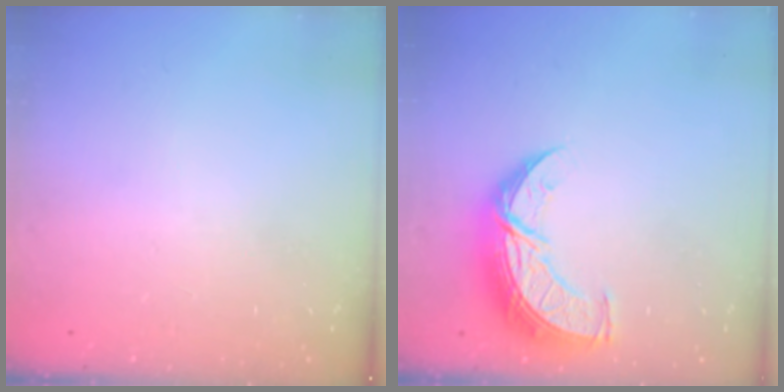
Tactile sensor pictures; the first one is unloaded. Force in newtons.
{"total": 11.2, "press": 11.2, "slide": 0.9}